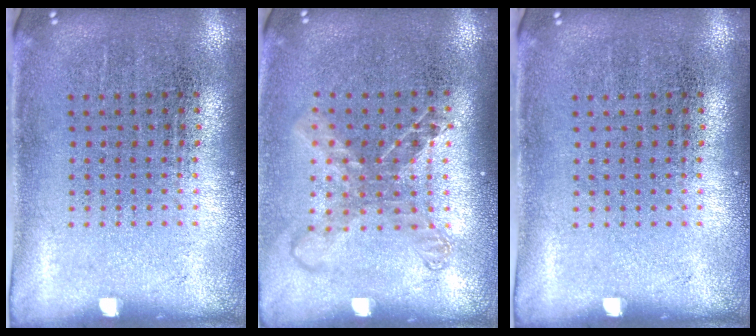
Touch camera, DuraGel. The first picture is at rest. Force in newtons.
{"total": 1.5, "press": 1.3, "slide": 0.9}
{"total": 0.0}